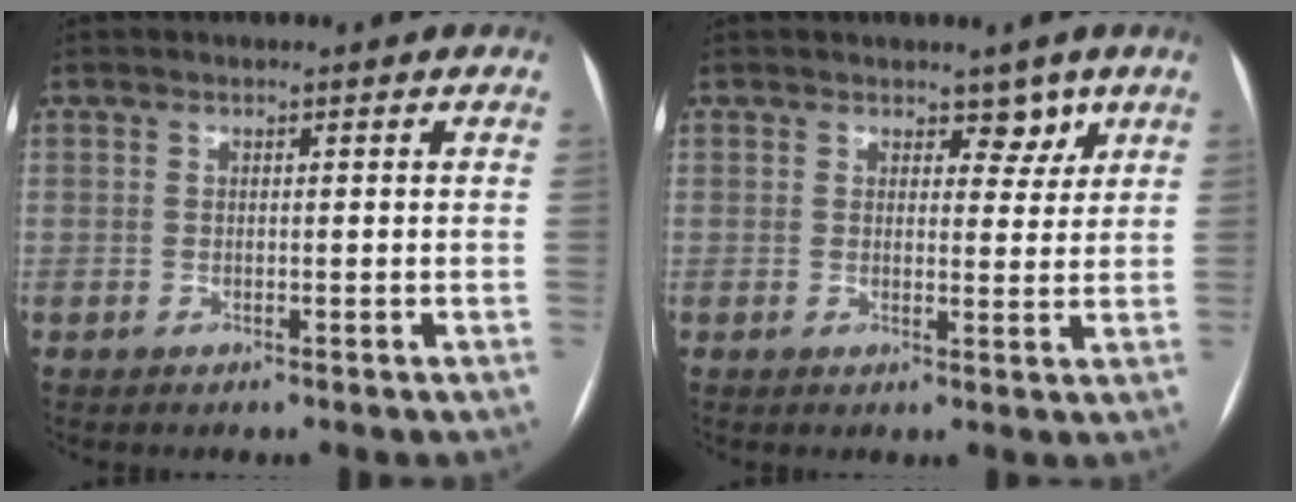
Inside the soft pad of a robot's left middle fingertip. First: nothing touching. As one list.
[{"total": 3.1, "force": [2.2, 1.9, 1.2], "torque": [-0.003, -0.002, 0.029]}]